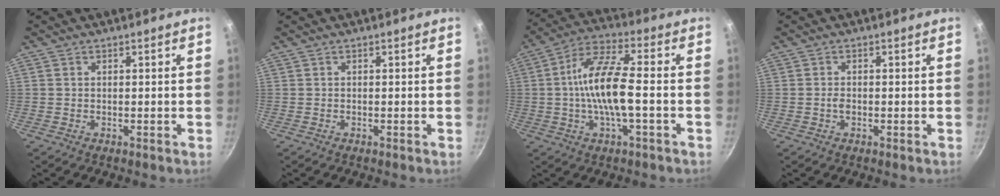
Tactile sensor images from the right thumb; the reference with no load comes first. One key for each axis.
{"total": 0.0}
{"total": 12.8, "fx": -1.4, "fy": 3.9, "fz": 12.1, "tx": -0.232, "ty": 0.029, "tz": -0.041}
{"total": 1.3, "fx": -0.4, "fy": 0.8, "fz": 1.0, "tx": -0.020, "ty": 0.003, "tz": -0.009}